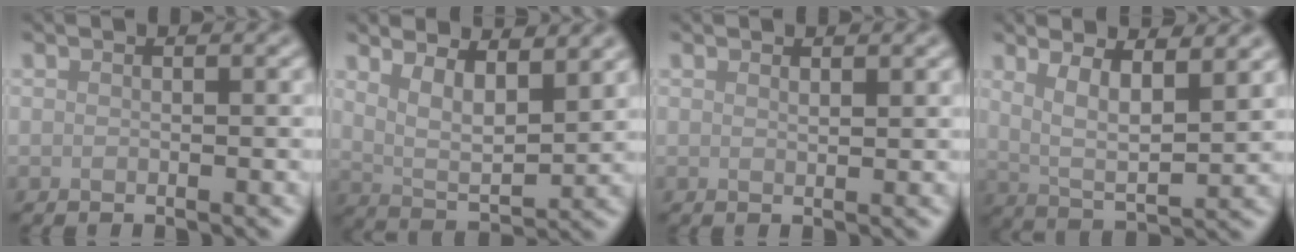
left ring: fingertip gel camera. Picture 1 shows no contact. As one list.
[{"total": 5.6, "force": [3.1, 2.2, 4.1], "torque": [-0.076, -0.008, 0.060]}, {"total": 0.7, "force": [0.6, 0.1, 0.3], "torque": [-0.002, -0.002, 0.011]}, {"total": 6.4, "force": [2.8, 2.1, 5.4], "torque": [-0.091, -0.002, 0.050]}]